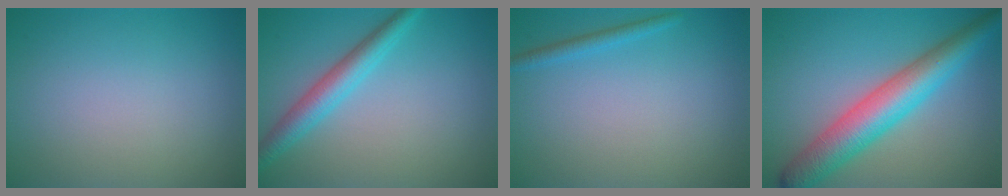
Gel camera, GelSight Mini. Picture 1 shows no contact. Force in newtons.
{"total": 3.6, "press": 3.6, "slide": 0.1}
{"total": 1.3, "press": 1.3, "slide": 0.0}
{"total": 7.2, "press": 7.2, "slide": 0.1}